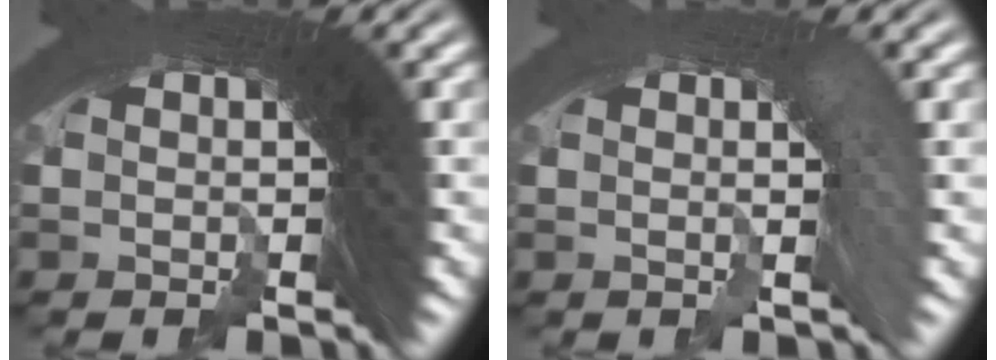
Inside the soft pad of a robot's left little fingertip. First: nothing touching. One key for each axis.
{"total": 0.8, "fx": -0.4, "fy": 0.2, "fz": 0.7, "tx": -0.004, "ty": 0.008, "tz": -0.008}